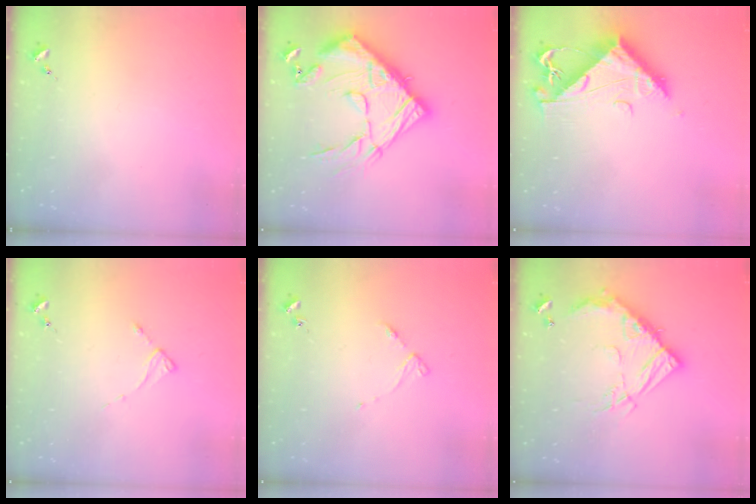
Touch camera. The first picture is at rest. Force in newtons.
{"total": 30.1, "press": 30.0, "slide": 2.9}
{"total": 10.1, "press": 10.0, "slide": 1.0}
{"total": 2.3, "press": 2.3, "slide": 0.3}
{"total": 3.3, "press": 3.3, "slide": 0.4}
{"total": 19.4, "press": 19.2, "slide": 2.1}